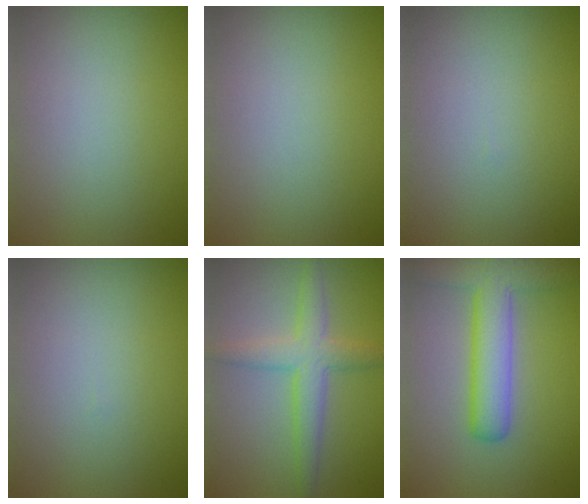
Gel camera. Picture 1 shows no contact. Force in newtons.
{"total": 0.0}
{"total": 0.0}
{"total": 0.0}
{"total": 3.8, "press": 3.8, "slide": 0.1}
{"total": 5.8, "press": 5.8, "slide": 0.3}